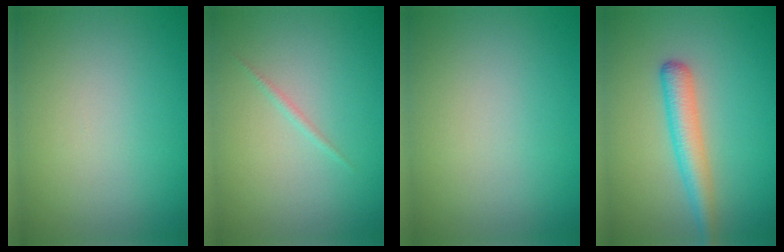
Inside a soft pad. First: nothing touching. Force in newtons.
{"total": 0.6, "press": 0.6, "slide": 0.0}
{"total": 0.0}
{"total": 3.3, "press": 3.3, "slide": 0.2}